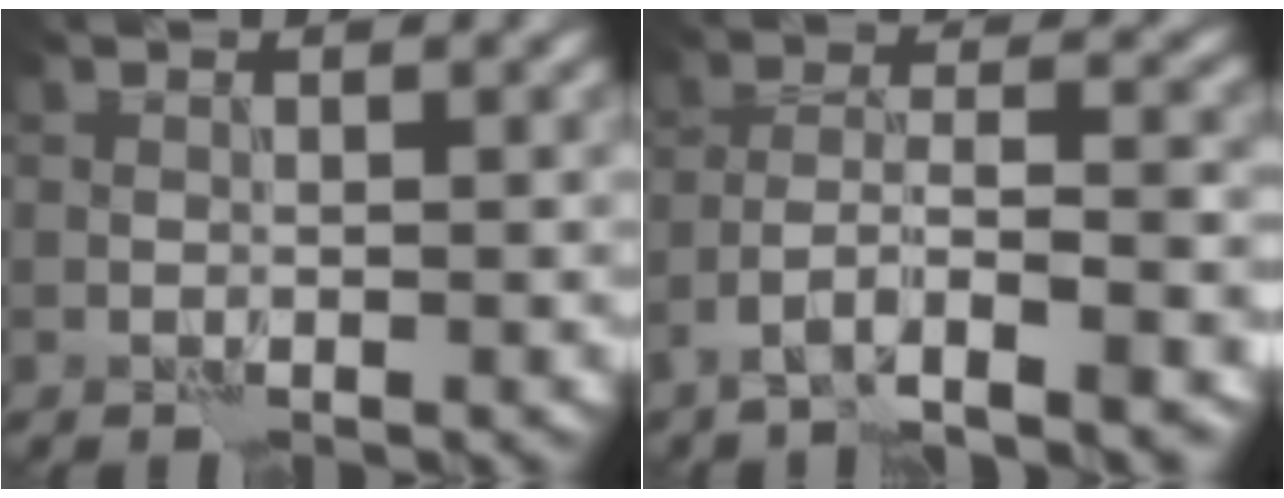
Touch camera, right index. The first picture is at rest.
{"total": 5.8, "force": [-3.8, 1.2, 4.2], "torque": [-0.071, 0.004, -0.070]}